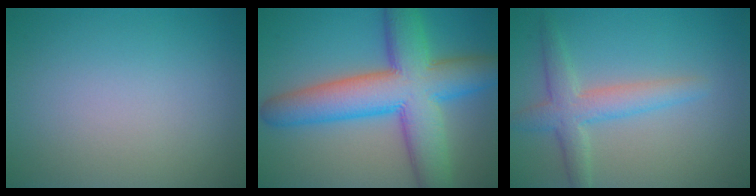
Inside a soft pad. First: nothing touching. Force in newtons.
{"total": 11.5, "press": 11.5, "slide": 0.3}
{"total": 3.7, "press": 3.7, "slide": 0.1}